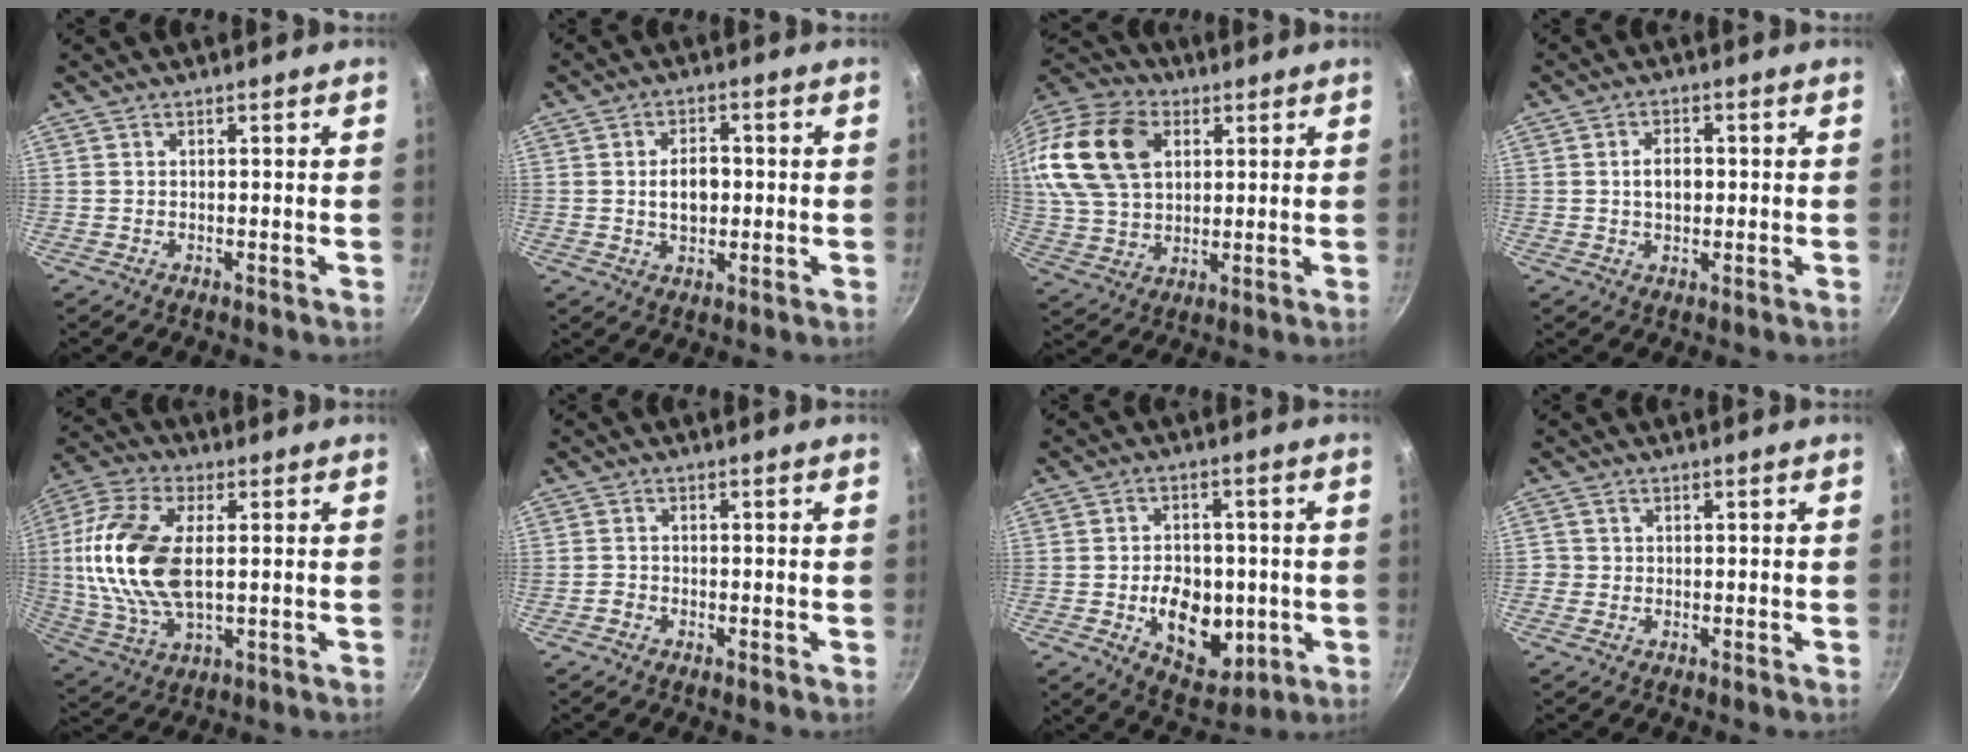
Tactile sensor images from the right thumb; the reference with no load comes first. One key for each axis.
{"total": 5.9, "fx": 0.1, "fy": 3.8, "fz": 4.5, "tx": -0.056, "ty": 0.003, "tz": 0.002}
{"total": 23.0, "fx": 6.8, "fy": 16.2, "fz": 15.0, "tx": -0.303, "ty": 0.017, "tz": 0.124}
{"total": 5.1, "fx": 0.3, "fy": 3.3, "fz": 3.9, "tx": -0.048, "ty": 0.005, "tz": 0.003}
{"total": 18.6, "fx": 1.8, "fy": 9.9, "fz": 15.6, "tx": -0.310, "ty": 0.003, "tz": 0.028}
{"total": 1.2, "fx": -0.9, "fy": 0.8, "fz": 0.2, "tx": -0.004, "ty": 0.010, "tz": -0.020}
{"total": 13.2, "fx": -2.1, "fy": 9.4, "fz": 9.1, "tx": -0.090, "ty": -0.004, "tz": -0.016}
{"total": 1.3, "fx": -0.3, "fy": 1.3, "fz": 0.2, "tx": 0.002, "ty": 0.004, "tz": -0.006}